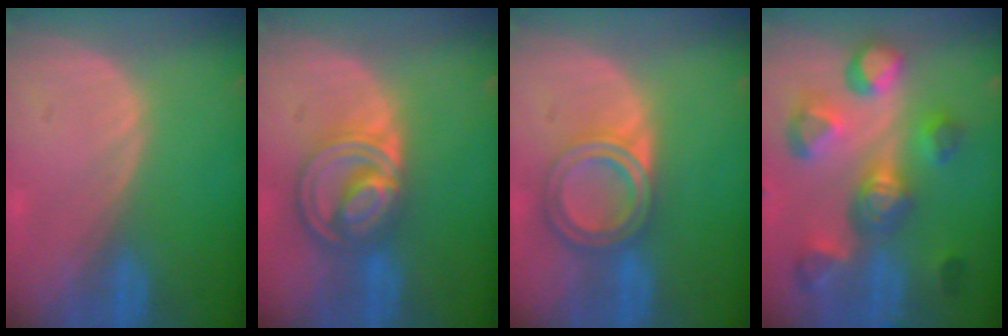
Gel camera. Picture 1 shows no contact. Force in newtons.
{"total": 8.8, "press": 7.4, "slide": 4.6}
{"total": 6.8, "press": 6.0, "slide": 3.2}
{"total": 11.0, "press": 10.0, "slide": 4.6}